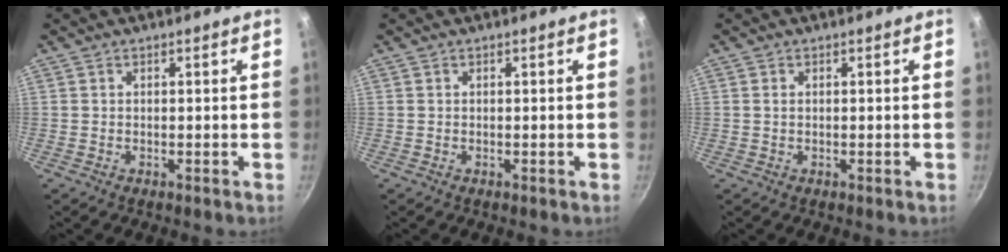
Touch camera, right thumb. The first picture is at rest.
{"total": 0.0}
{"total": 0.5, "force": [0.1, 0.3, 0.4], "torque": [-0.007, 0.001, 0.002]}